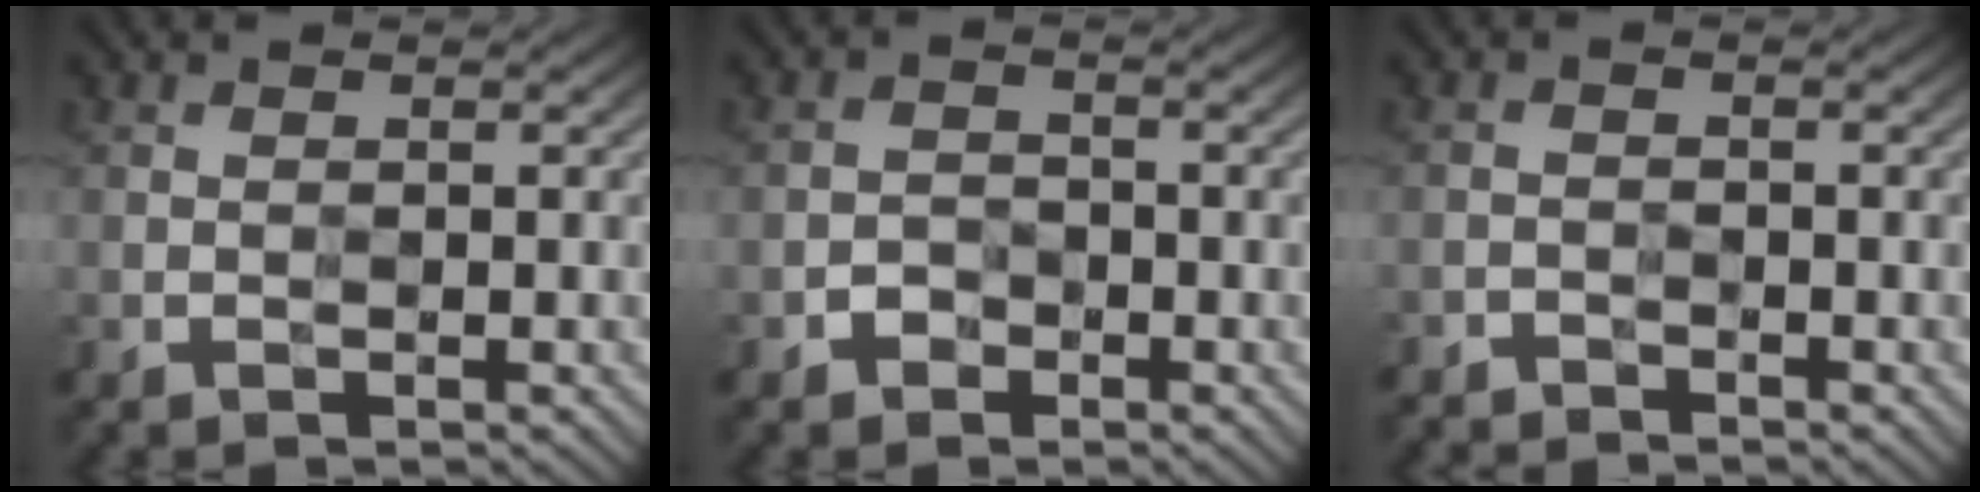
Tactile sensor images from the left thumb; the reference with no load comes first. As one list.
[{"total": 1.9, "force": [-1.3, 1.3, 0.5], "torque": [-0.005, 0.004, -0.030]}, {"total": 2.1, "force": [-2.1, 0.3, 0.1], "torque": [-0.001, -0.006, -0.044]}]